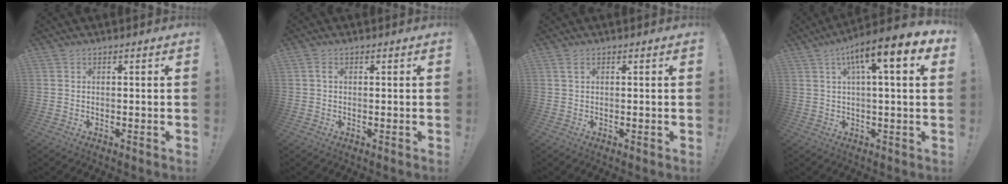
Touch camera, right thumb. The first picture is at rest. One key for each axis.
{"total": 1.4, "fx": 0.3, "fy": 0.7, "fz": 1.2, "tx": -0.026, "ty": 0.005, "tz": 0.006}
{"total": 1.3, "fx": 0.6, "fy": 0.4, "fz": 1.1, "tx": -0.022, "ty": 0.002, "tz": 0.010}
{"total": 11.5, "fx": 4.3, "fy": 2.0, "fz": 10.4, "tx": -0.165, "ty": -0.016, "tz": 0.061}